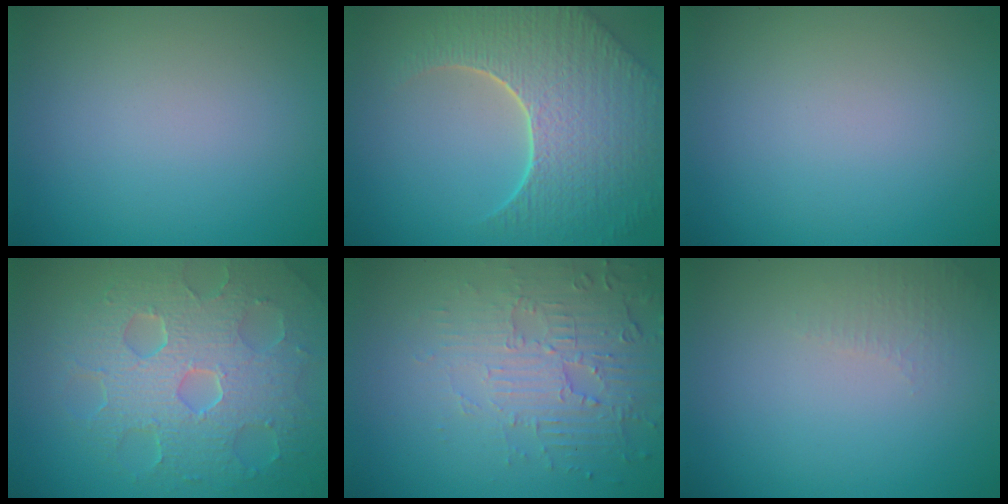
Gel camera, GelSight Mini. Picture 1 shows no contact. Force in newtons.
{"total": 8.7, "press": 6.1, "slide": 6.1}
{"total": 0.0}
{"total": 8.8, "press": 6.2, "slide": 6.3}
{"total": 4.3, "press": 3.8, "slide": 2.0}
{"total": 1.4, "press": 1.3, "slide": 0.4}